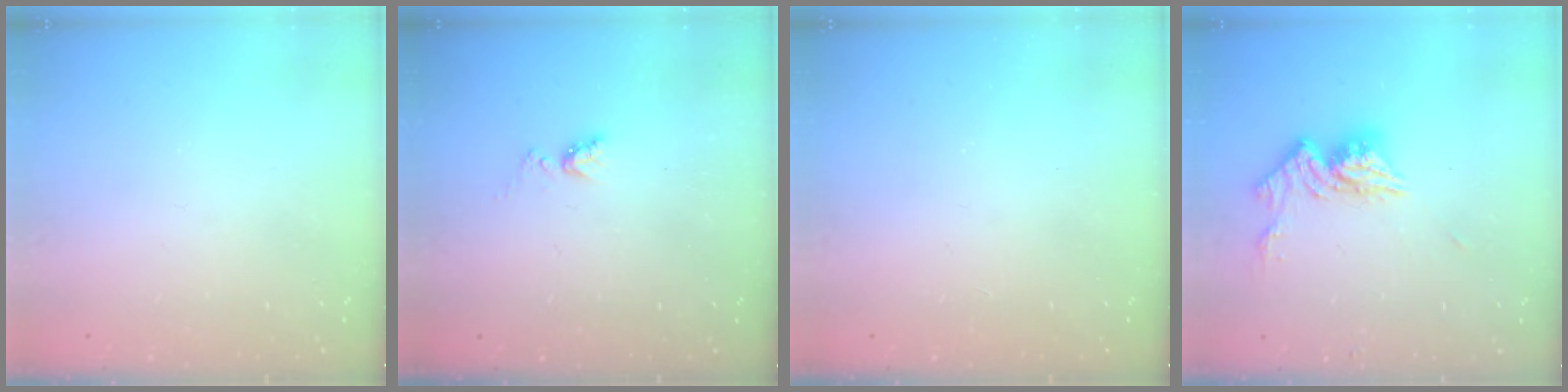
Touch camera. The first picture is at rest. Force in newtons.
{"total": 4.4, "press": 4.4, "slide": 0.6}
{"total": 1.7, "press": 1.7, "slide": 0.2}
{"total": 11.7, "press": 11.7, "slide": 0.8}